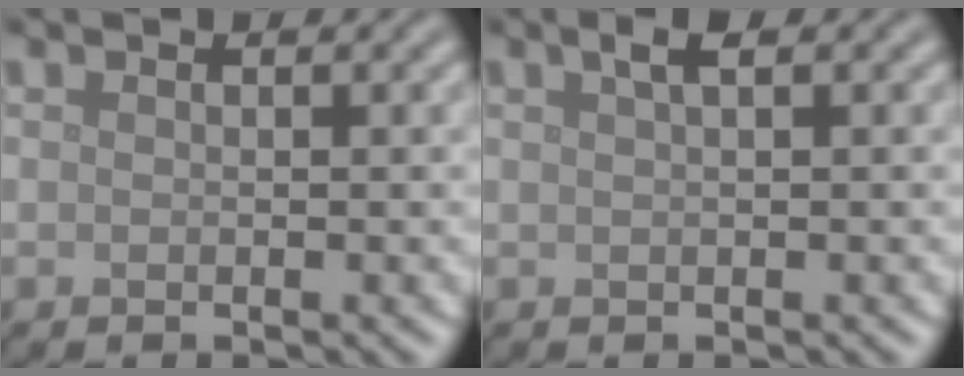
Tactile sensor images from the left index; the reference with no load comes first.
{"total": 1.5, "force": [0.8, 0.4, 1.2], "torque": [-0.020, 0.007, 0.013]}